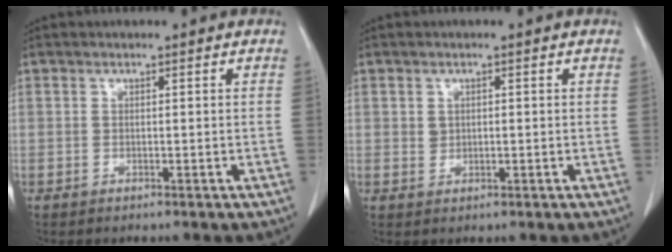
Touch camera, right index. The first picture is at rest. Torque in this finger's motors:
{"motor_torque": [0.13, -0.02, 0.01, 0.01]}